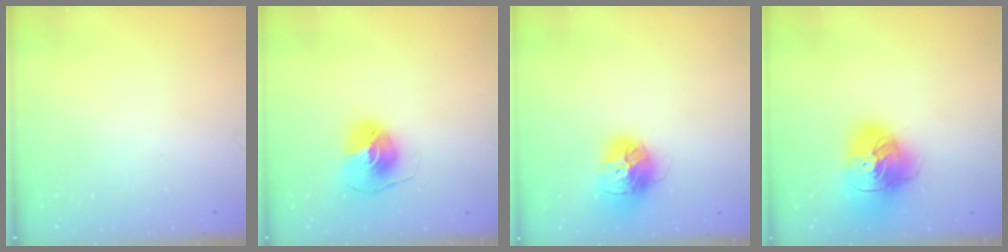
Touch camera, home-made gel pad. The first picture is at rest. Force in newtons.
{"total": 8.1, "press": 8.1, "slide": 0.3}
{"total": 15.1, "press": 15.0, "slide": 1.5}
{"total": 19.6, "press": 19.4, "slide": 2.7}